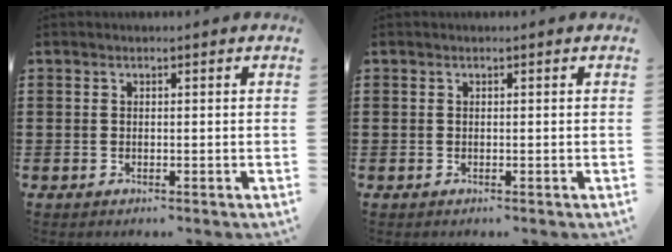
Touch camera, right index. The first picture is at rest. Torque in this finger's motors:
{"motor_torque": [0.55, 0.52, 0.00, 0.00]}